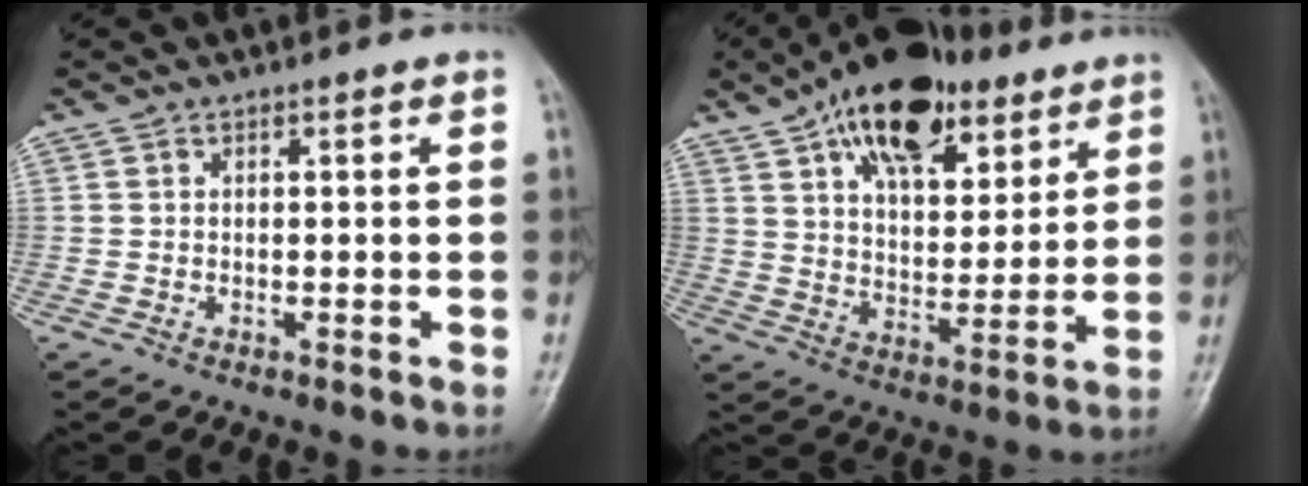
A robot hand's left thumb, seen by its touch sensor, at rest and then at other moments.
{"total": 19.6, "force": [11.6, 9.9, 12.2], "torque": [-0.155, -0.037, 0.189]}